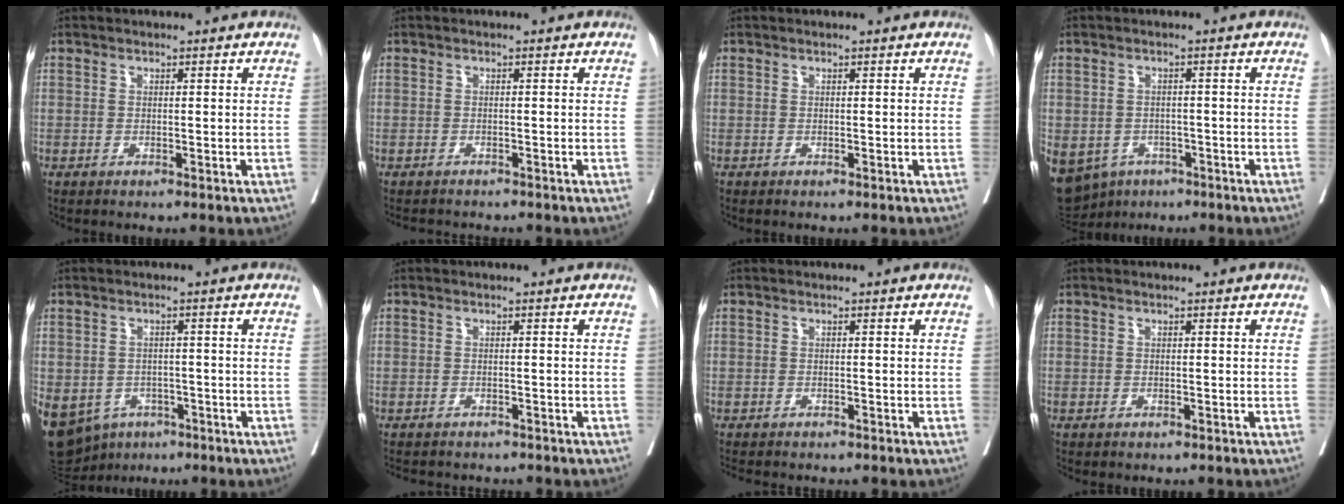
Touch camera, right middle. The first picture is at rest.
{"total": 3.5, "force": [-3.3, 1.0, 0.7], "torque": [-0.003, -0.005, -0.047]}
{"total": 0.0}
{"total": 17.2, "force": [-8.4, 13.4, 6.7], "torque": [-0.219, -0.009, -0.111]}
{"total": 21.5, "force": [-9.8, 17.0, 8.9], "torque": [-0.304, -0.013, -0.131]}
{"total": 7.4, "force": [-6.7, 2.1, 2.2], "torque": [-0.029, -0.002, -0.083]}
{"total": 5.6, "force": [-5.0, 1.4, 2.2], "torque": [-0.029, -0.007, -0.068]}
{"total": 1.5, "force": [-1.3, 0.5, 0.5], "torque": [-0.012, -0.002, -0.018]}